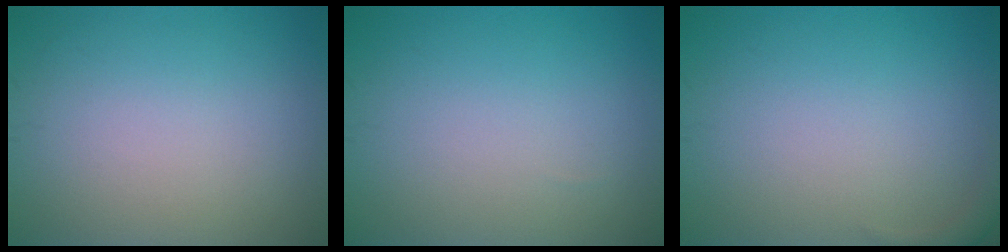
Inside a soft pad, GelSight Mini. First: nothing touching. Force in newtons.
{"total": 0.0}
{"total": 1.1, "press": 1.1, "slide": 0.1}